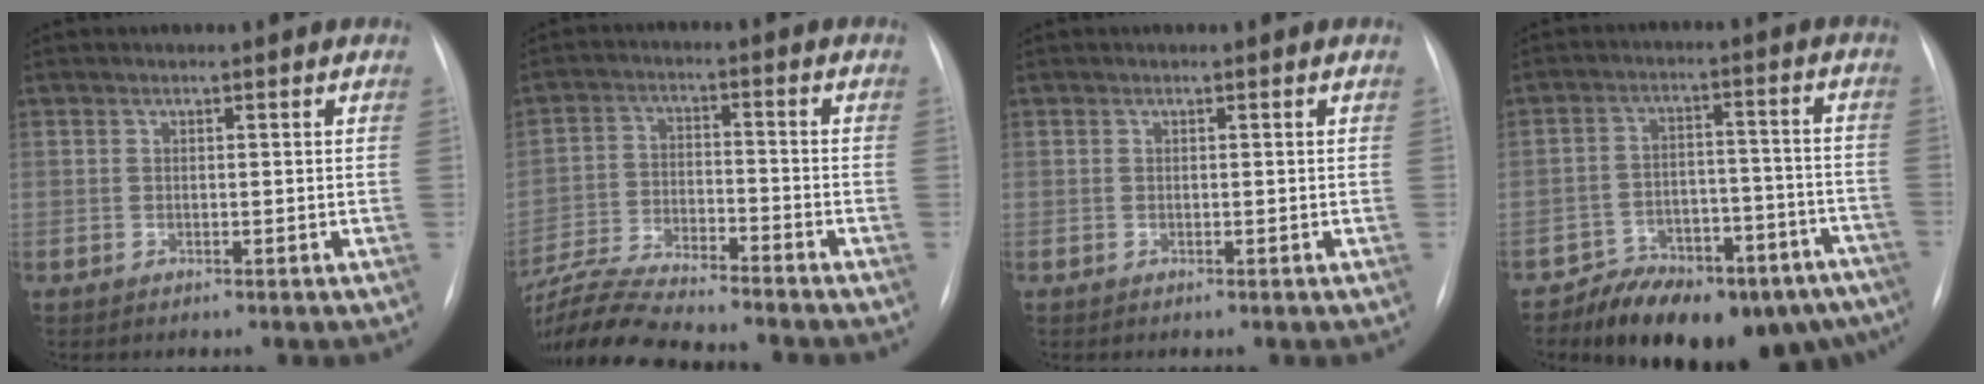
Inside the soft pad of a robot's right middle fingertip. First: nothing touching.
{"total": 16.1, "force": [-14.4, 1.6, 7.0], "torque": [-0.152, -0.019, -0.249]}
{"total": 0.0}
{"total": 17.7, "force": [-13.7, 7.6, 8.3], "torque": [-0.076, 0.043, -0.183]}